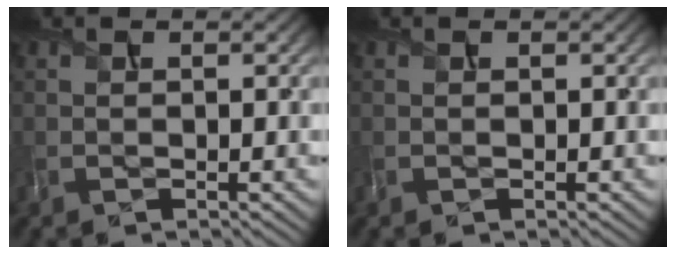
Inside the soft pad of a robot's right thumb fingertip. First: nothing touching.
{"total": 0.0}